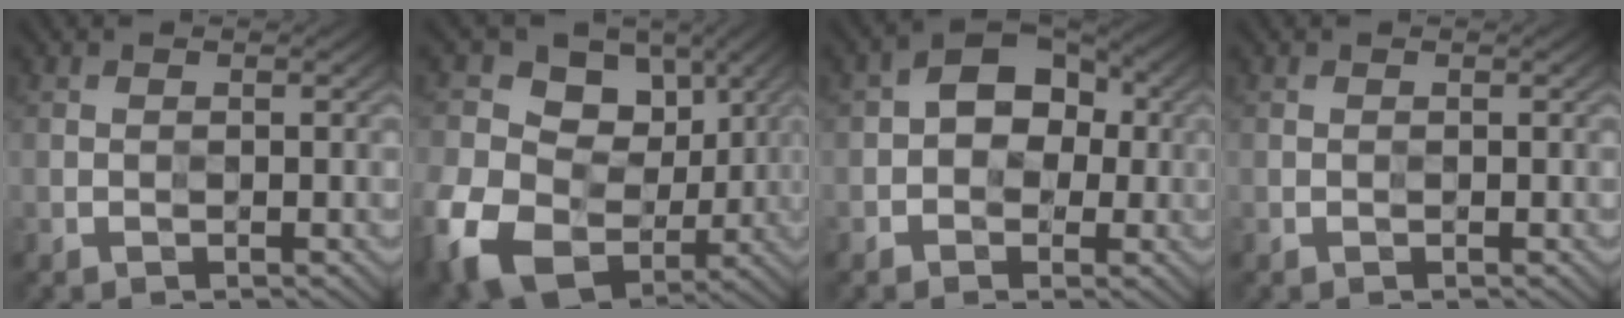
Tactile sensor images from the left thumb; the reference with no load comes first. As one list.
[{"total": 15.8, "force": [-0.2, 12.6, 9.4], "torque": [-0.218, -0.025, 0.013]}, {"total": 6.2, "force": [0.1, 4.5, 4.3], "torque": [-0.050, 0.014, -0.010]}, {"total": 0.0}]